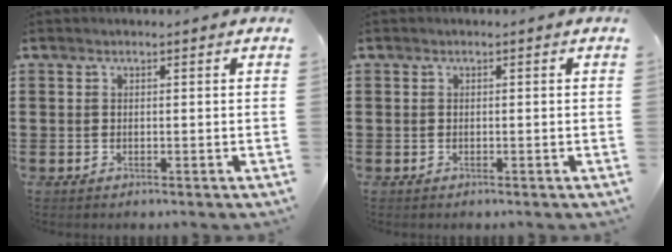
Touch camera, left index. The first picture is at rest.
{"total": 0.0}